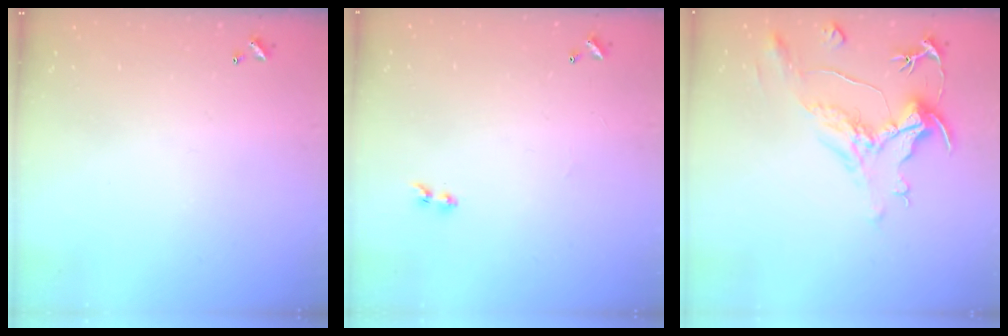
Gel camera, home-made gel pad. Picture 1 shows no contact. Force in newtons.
{"total": 1.3, "press": 1.1, "slide": 0.7}
{"total": 1.8, "press": 0.8, "slide": 1.5}